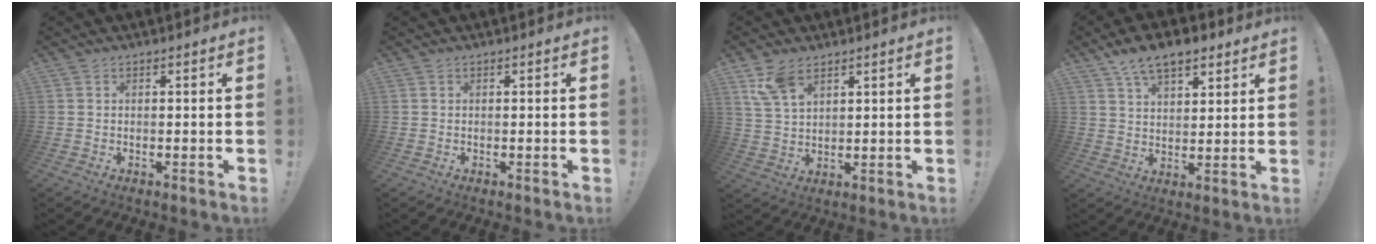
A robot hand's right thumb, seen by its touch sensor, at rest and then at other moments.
{"total": 0.0}
{"total": 7.8, "force": [5.0, 4.0, 4.6], "torque": [-0.091, -0.016, 0.099]}
{"total": 10.0, "force": [6.6, 5.0, 5.7], "torque": [-0.090, -0.020, 0.121]}